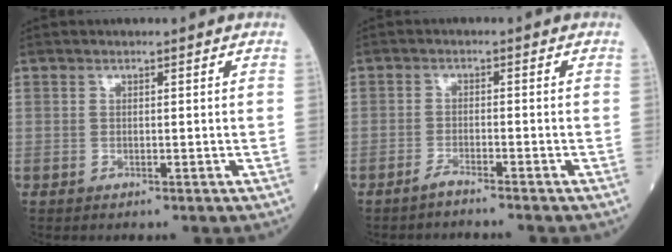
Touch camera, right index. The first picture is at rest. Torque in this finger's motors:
{"motor_torque": [0.11, -0.11, 0.00, -0.01]}